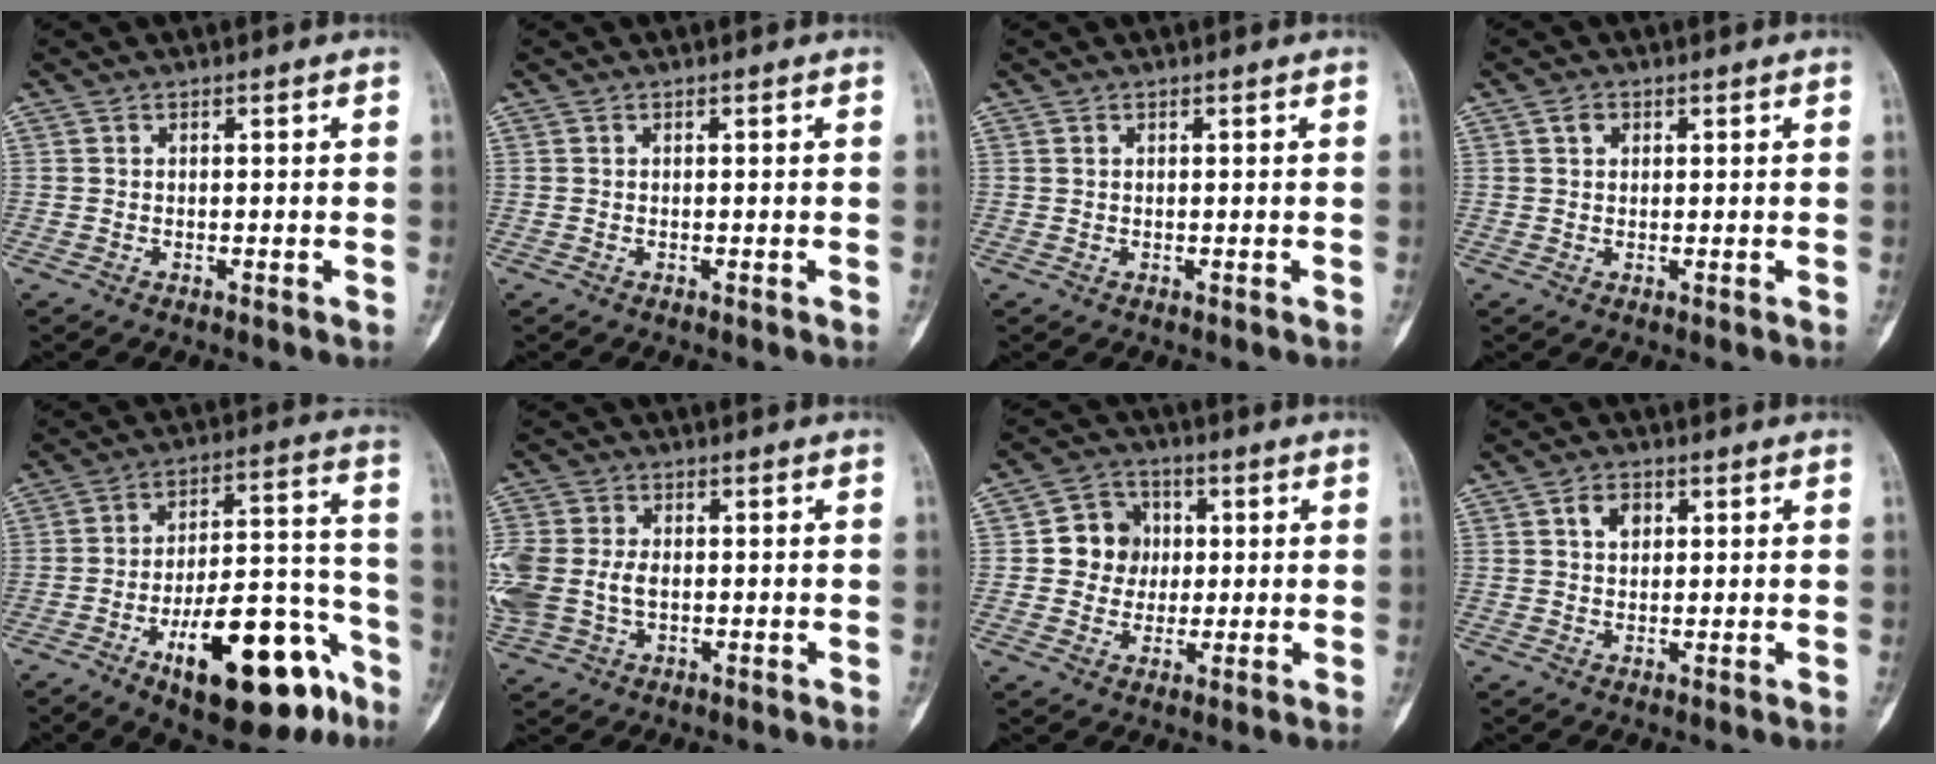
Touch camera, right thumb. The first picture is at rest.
{"total": 0.0}
{"total": 0.0}
{"total": 1.8, "force": [0.8, 1.4, 0.9], "torque": [-0.010, 0.000, 0.011]}
{"total": 23.0, "force": [-12.0, 8.9, 17.5], "torque": [-0.213, 0.083, -0.173]}
{"total": 15.7, "force": [-0.8, 11.6, 10.6], "torque": [-0.292, 0.009, -0.003]}
{"total": 8.2, "force": [0.7, 7.6, 3.0], "torque": [-0.002, 0.009, 0.005]}
{"total": 3.6, "force": [1.3, 2.6, 2.2], "torque": [-0.027, 0.000, 0.021]}